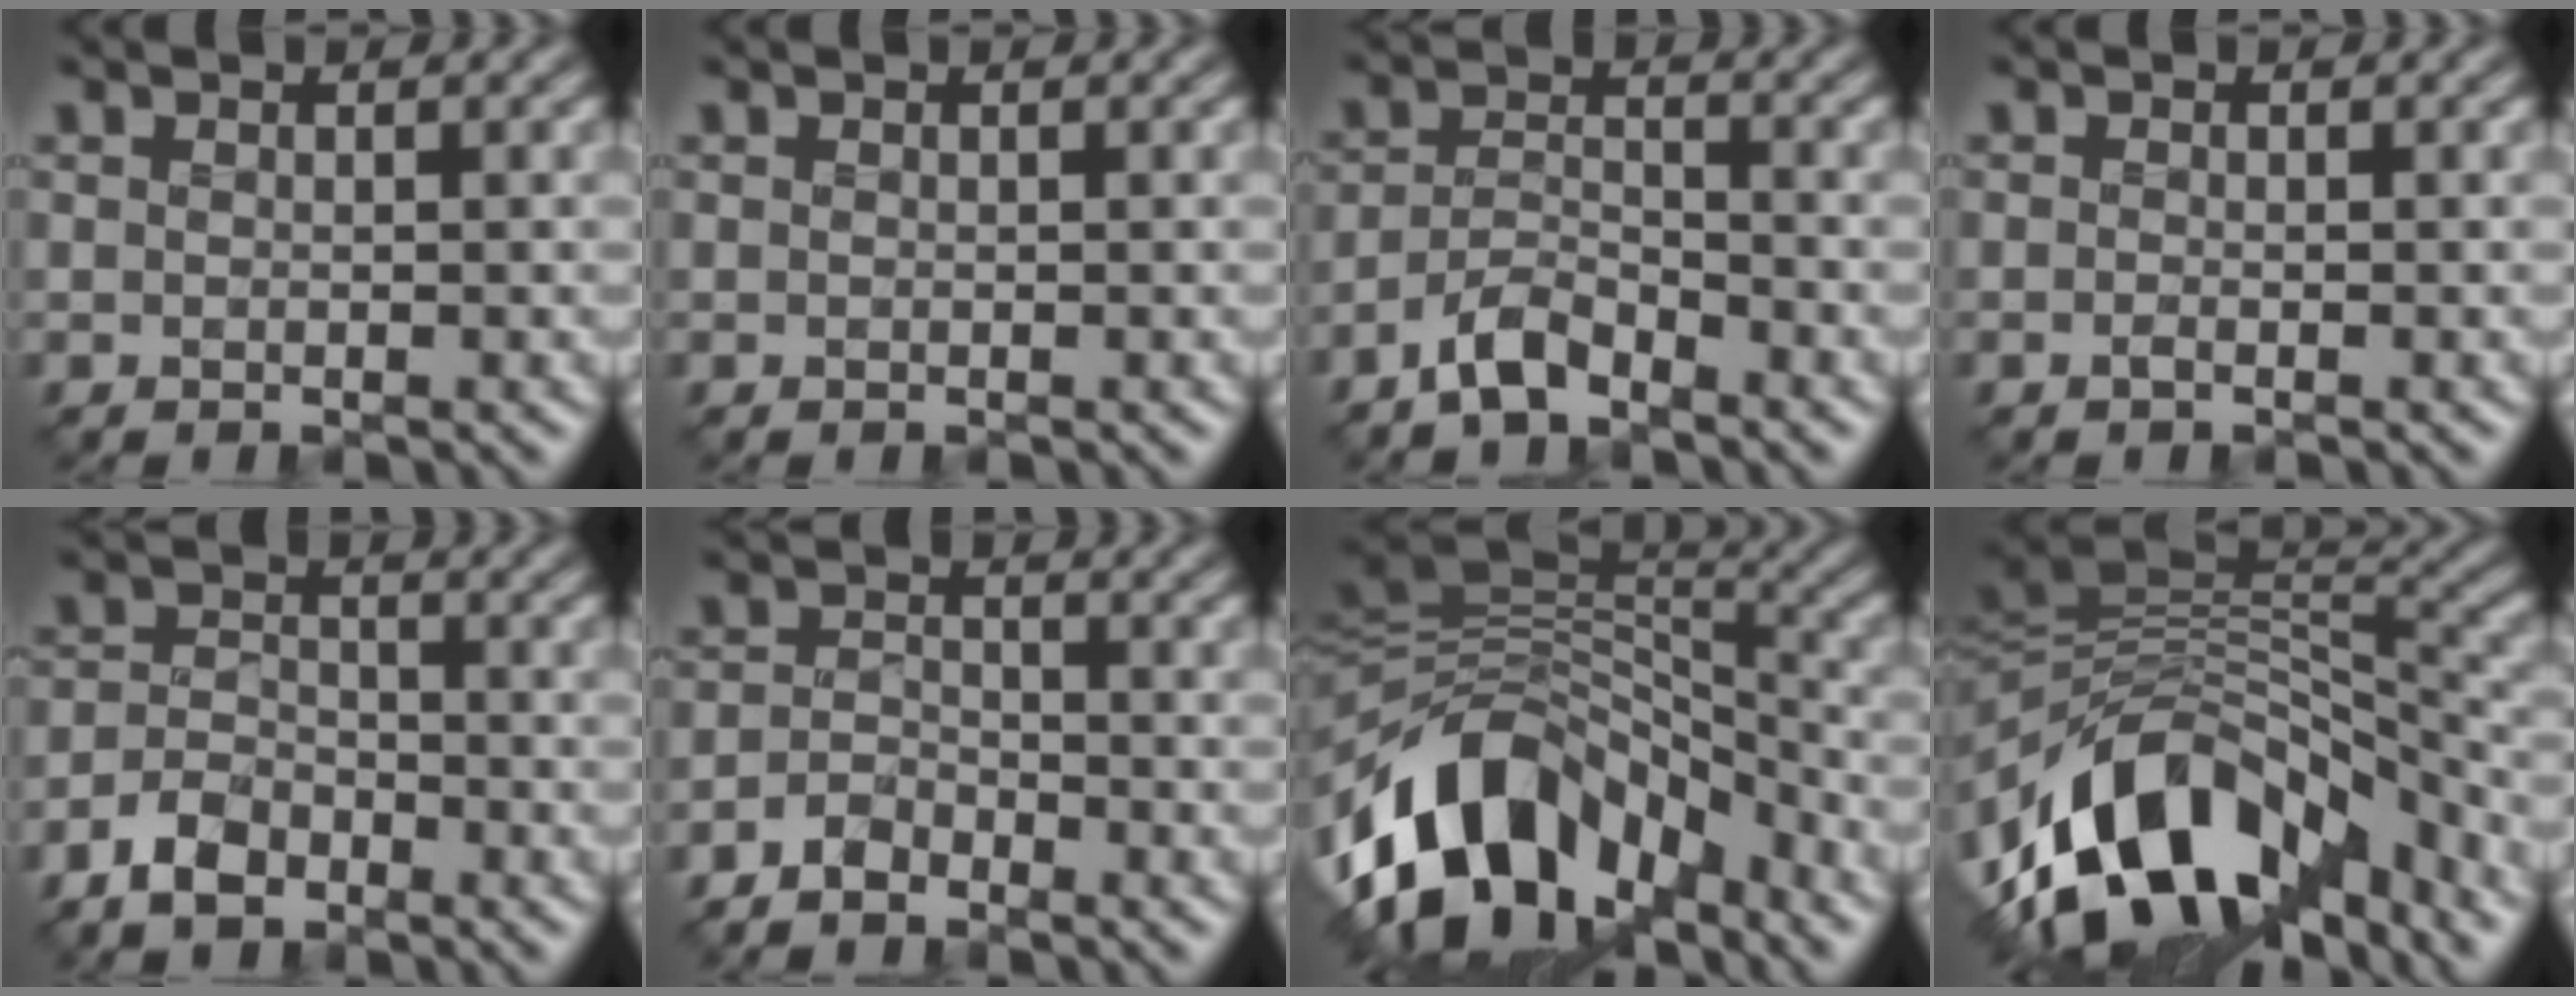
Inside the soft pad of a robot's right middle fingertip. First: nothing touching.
{"total": 0.0}
{"total": 3.5, "force": [-3.4, 0.1, 0.5], "torque": [-0.026, 0.013, -0.054]}
{"total": 1.1, "force": [-0.9, -0.5, -0.4], "torque": [-0.005, 0.007, -0.003]}
{"total": 3.3, "force": [-3.2, 0.6, 0.4], "torque": [-0.022, 0.007, -0.051]}
{"total": 2.7, "force": [-2.7, -0.2, -0.4], "torque": [-0.009, 0.009, -0.039]}
{"total": 12.3, "force": [-7.6, 7.0, 6.7], "torque": [-0.140, 0.019, -0.129]}
{"total": 13.0, "force": [-7.9, 6.4, 8.0], "torque": [-0.166, 0.024, -0.127]}